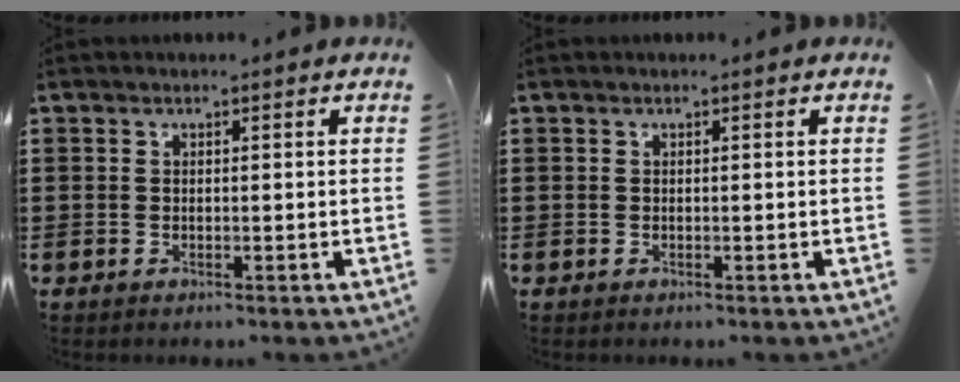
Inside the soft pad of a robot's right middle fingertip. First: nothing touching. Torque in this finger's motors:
{"motor_torque": [-0.11, -0.10, 0.00, 0.00]}